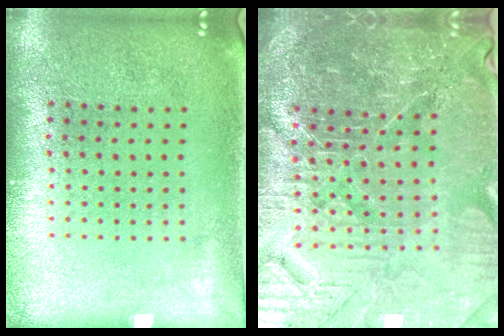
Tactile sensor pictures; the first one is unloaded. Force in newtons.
{"total": 5.5, "press": 5.1, "slide": 2.0}